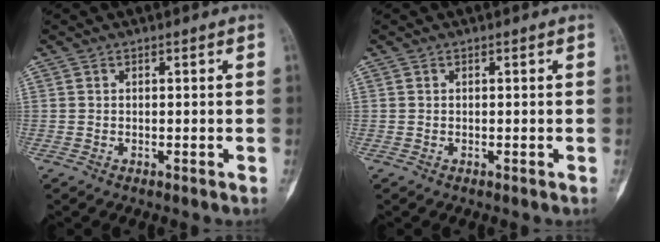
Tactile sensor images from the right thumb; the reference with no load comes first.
{"total": 0.0}